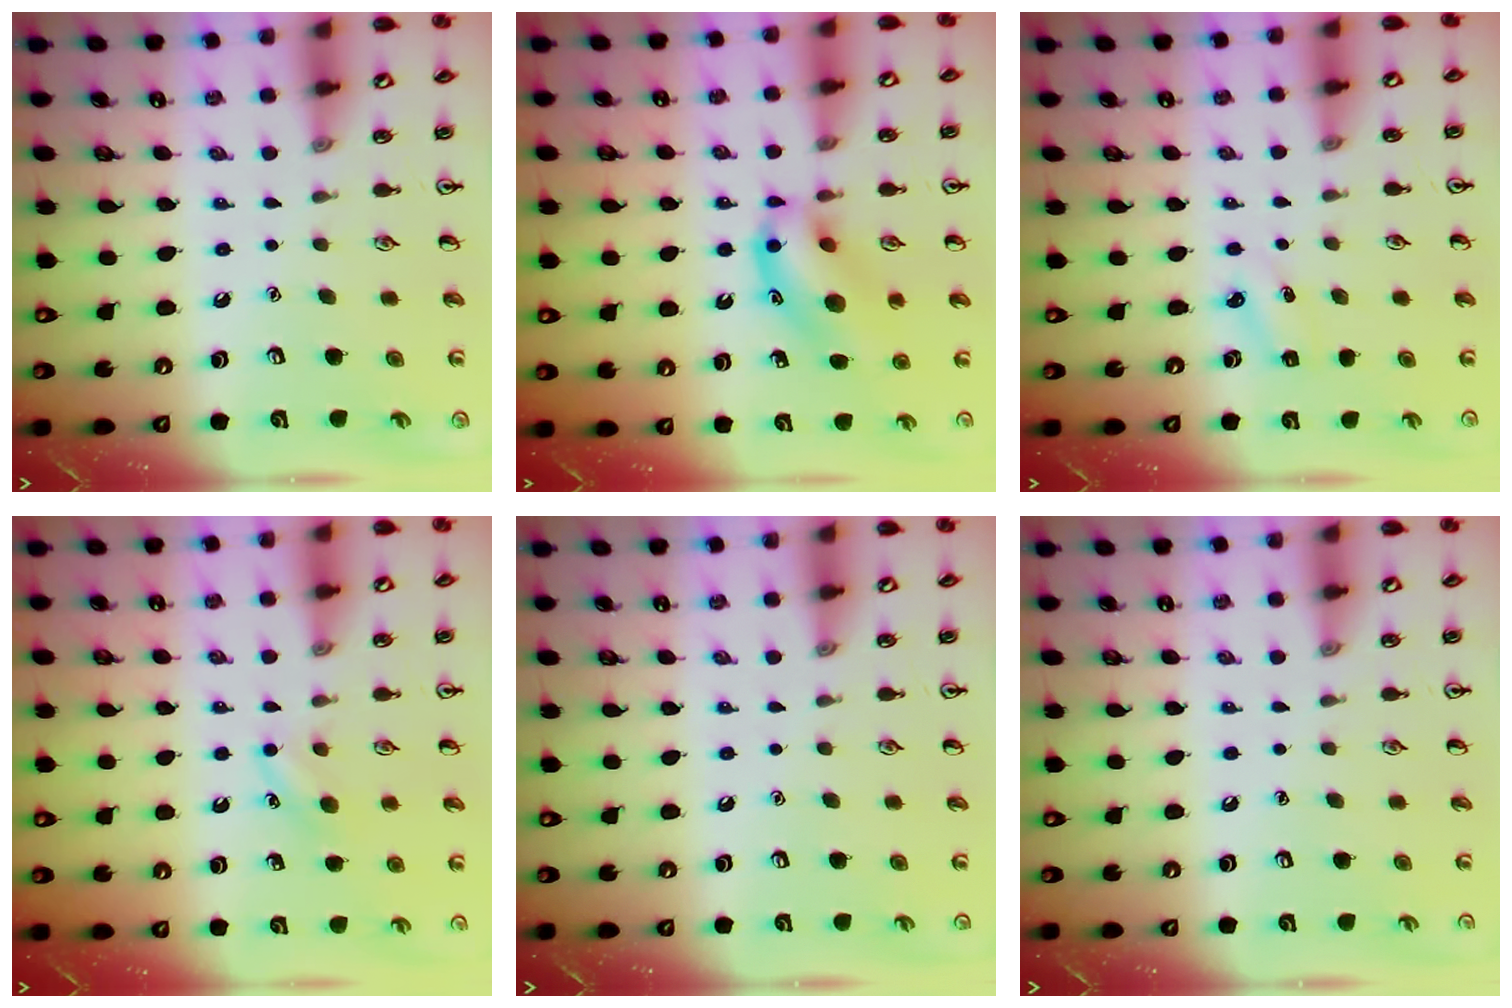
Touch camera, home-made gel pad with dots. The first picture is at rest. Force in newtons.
{"total": 13.9, "press": 13.7, "slide": 2.6}
{"total": 2.5, "press": 2.4, "slide": 0.8}
{"total": 5.5, "press": 5.3, "slide": 1.6}
{"total": 0.0}
{"total": 0.0}